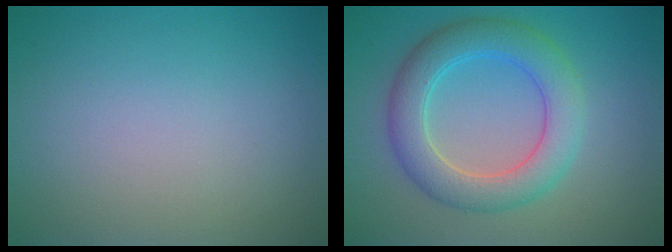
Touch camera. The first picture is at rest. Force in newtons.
{"total": 5.6, "press": 5.6, "slide": 0.2}